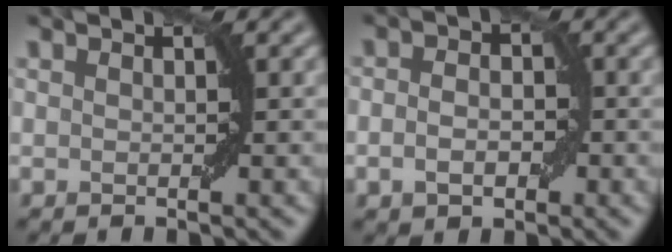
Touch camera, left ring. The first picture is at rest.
{"total": 2.9, "force": [-0.7, 1.9, 2.0], "torque": [-0.030, 0.001, -0.015]}